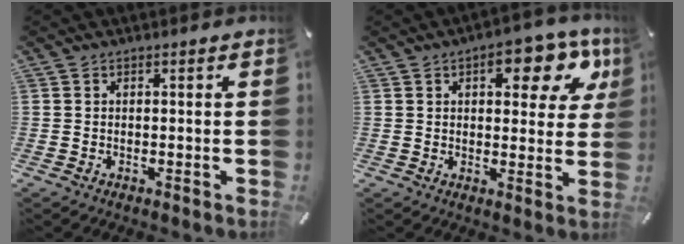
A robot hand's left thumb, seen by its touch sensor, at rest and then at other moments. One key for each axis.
{"total": 12.1, "fx": 5.3, "fy": 6.2, "fz": 8.9, "tx": -0.100, "ty": -0.019, "tz": 0.083}